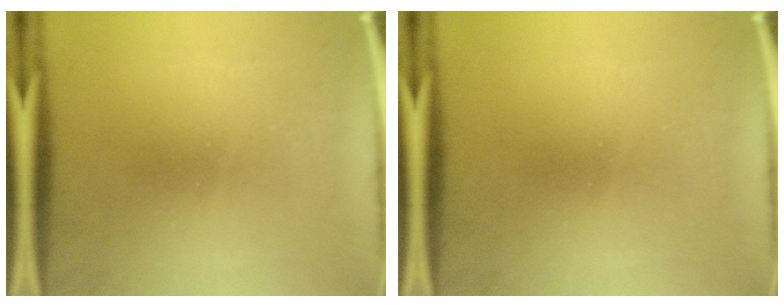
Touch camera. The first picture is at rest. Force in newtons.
{"total": 0.0}